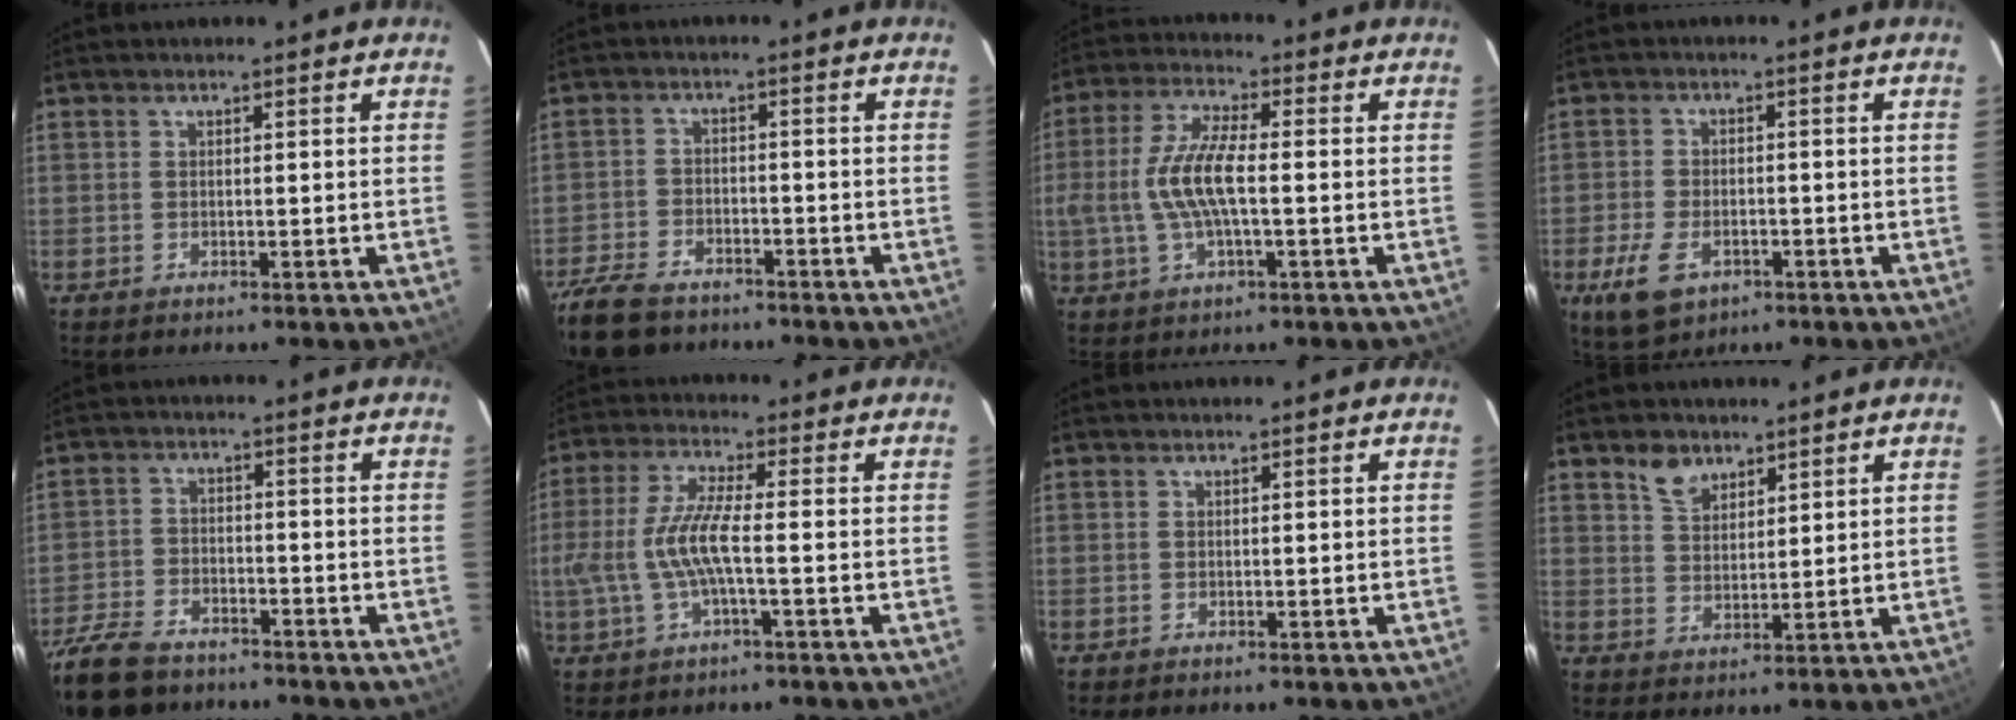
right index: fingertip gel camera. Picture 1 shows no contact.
{"total": 11.5, "force": [-8.8, 5.8, 4.6], "torque": [-0.133, -0.005, -0.159]}
{"total": 10.2, "force": [-1.0, 3.1, 9.7], "torque": [-0.201, 0.004, -0.018]}
{"total": 8.8, "force": [-4.3, 5.3, 5.5], "torque": [-0.135, -0.011, -0.073]}
{"total": 12.9, "force": [-9.9, 6.3, 5.2], "torque": [-0.147, -0.005, -0.181]}
{"total": 9.2, "force": [-1.7, 1.5, 8.9], "torque": [-0.193, -0.001, -0.026]}
{"total": 0.0}
{"total": 4.9, "force": [3.5, 2.9, 2.0], "torque": [-0.027, 0.006, 0.066]}